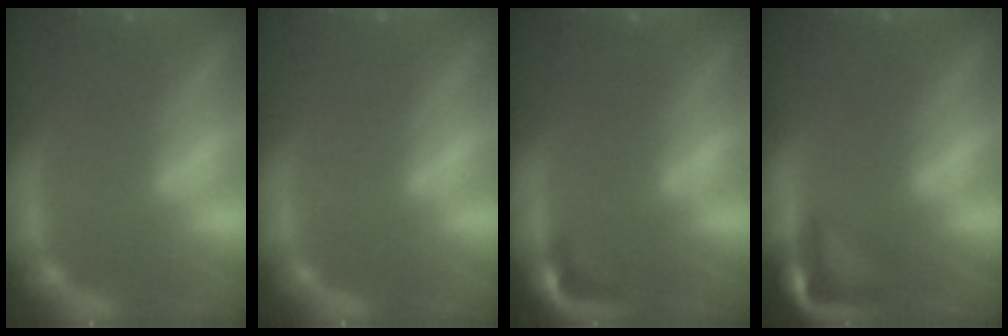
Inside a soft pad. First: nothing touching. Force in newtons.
{"total": 0.0}
{"total": 1.9}
{"total": 3.9}